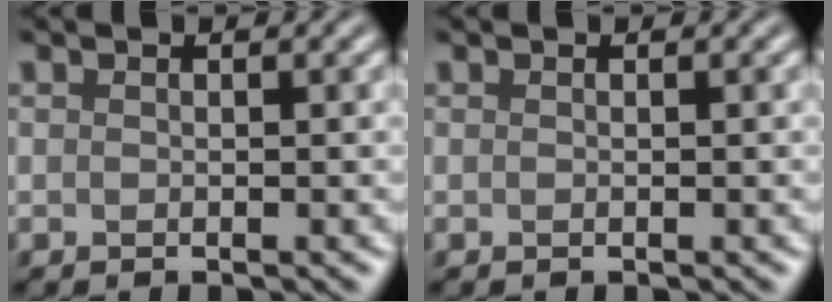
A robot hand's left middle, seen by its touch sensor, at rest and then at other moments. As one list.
[{"total": 0.0}]